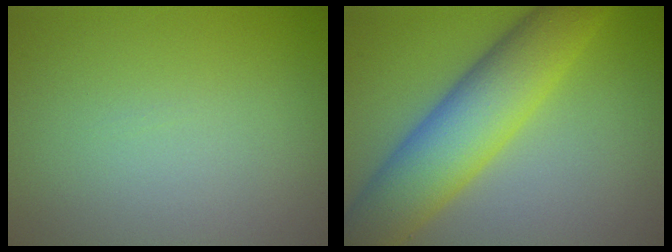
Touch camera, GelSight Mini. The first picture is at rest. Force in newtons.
{"total": 8.3, "press": 8.3, "slide": 0.3}